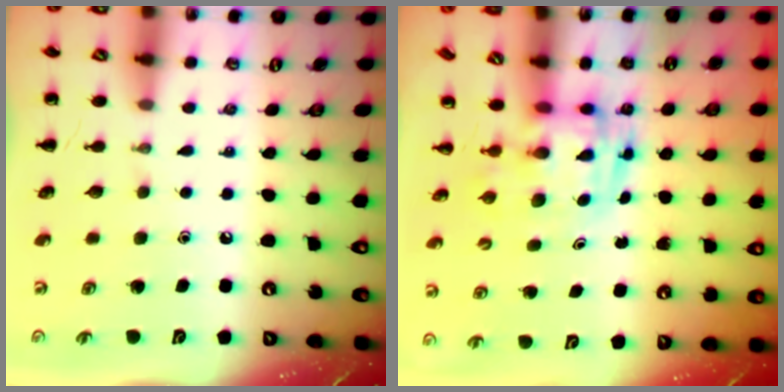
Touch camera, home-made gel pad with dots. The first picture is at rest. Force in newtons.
{"total": 2.8, "press": 2.7, "slide": 0.5}